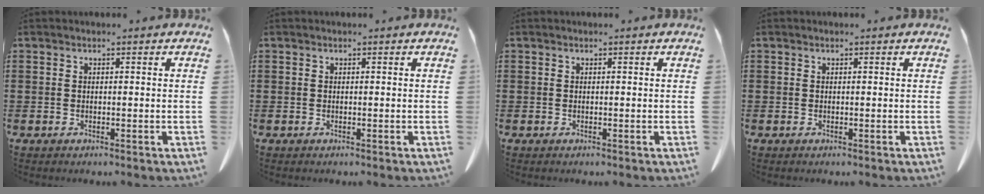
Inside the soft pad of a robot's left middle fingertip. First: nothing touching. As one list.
[{"total": 0.0}, {"total": 0.0}, {"total": 0.0}]